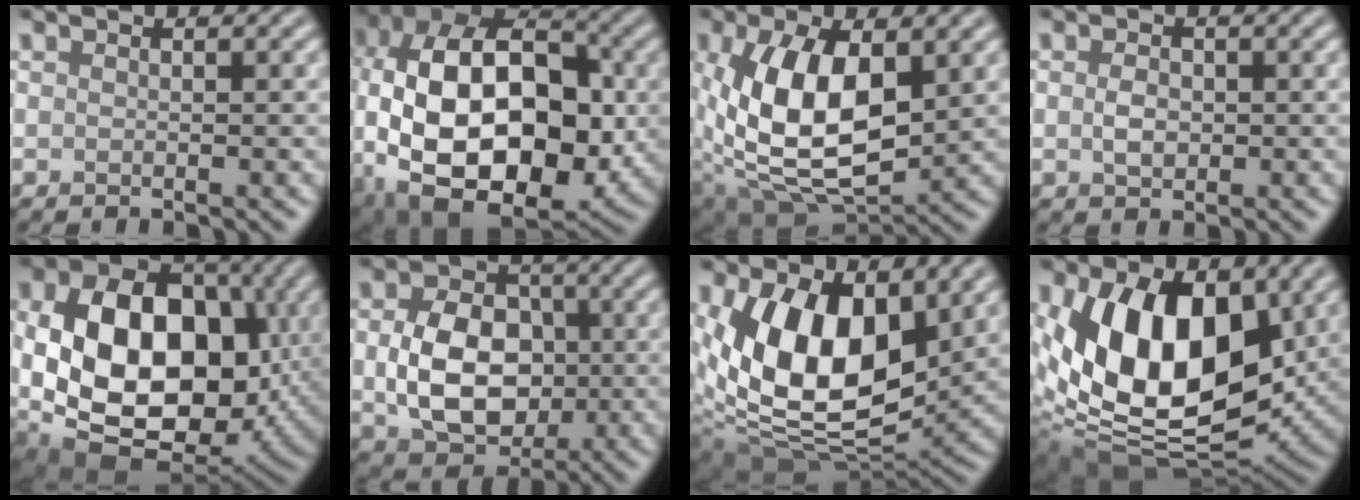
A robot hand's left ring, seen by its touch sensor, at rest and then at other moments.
{"total": 18.1, "force": [-2.3, 11.1, 14.1], "torque": [-0.249, 0.018, -0.044]}
{"total": 11.2, "force": [1.1, 6.2, 9.3], "torque": [-0.191, -0.003, 0.024]}
{"total": 1.8, "force": [0.0, 1.2, 1.3], "torque": [-0.027, 0.001, -0.002]}
{"total": 15.7, "force": [0.3, 10.8, 11.4], "torque": [-0.186, -0.009, 0.002]}
{"total": 8.4, "force": [-0.3, 6.2, 5.6], "torque": [-0.109, -0.006, -0.002]}
{"total": 12.5, "force": [2.9, 7.2, 9.8], "torque": [-0.166, -0.019, 0.050]}
{"total": 14.1, "force": [2.5, 8.2, 11.2], "torque": [-0.194, -0.014, 0.038]}